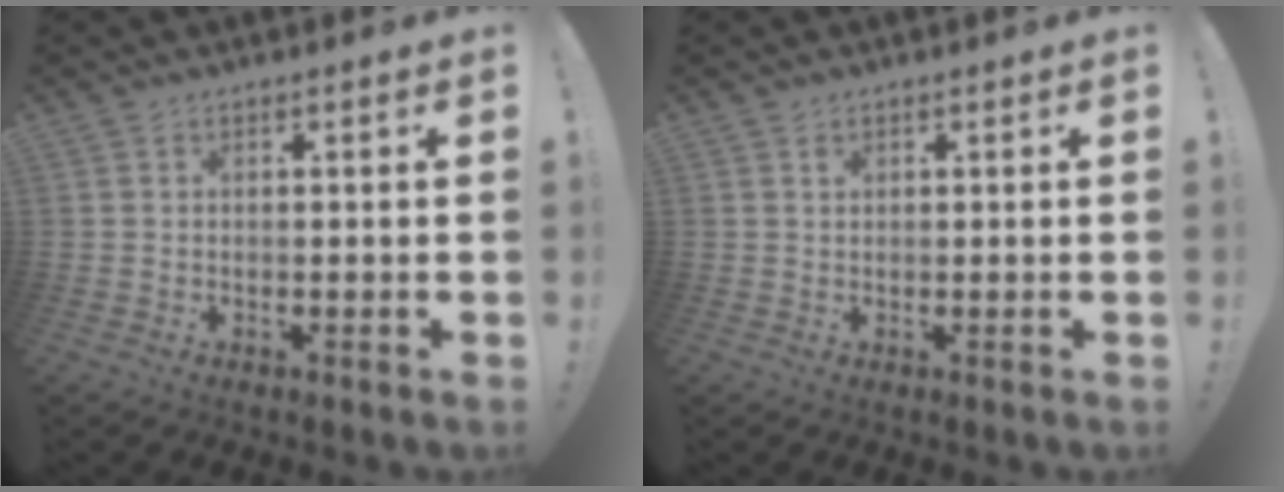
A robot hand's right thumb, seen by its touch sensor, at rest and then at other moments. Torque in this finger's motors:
{"motor_torque": [-0.02, 0.09, -0.09, 0.08, 0.02]}